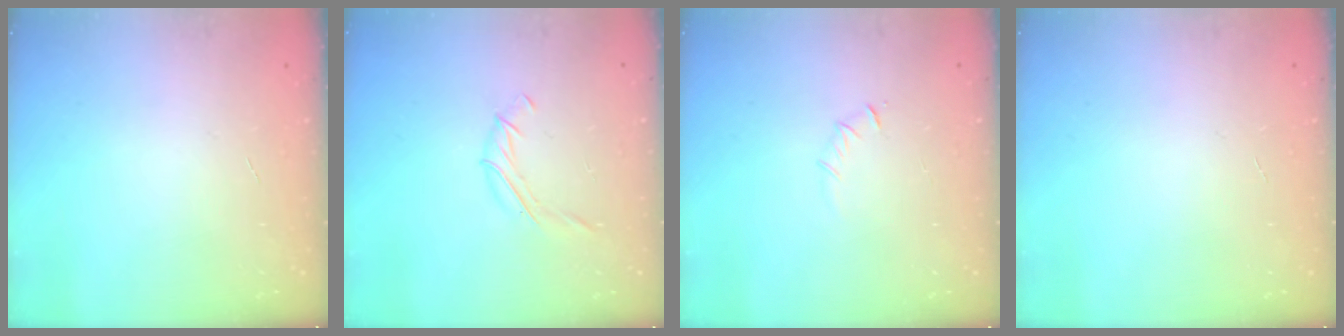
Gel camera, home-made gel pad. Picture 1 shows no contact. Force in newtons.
{"total": 6.0, "press": 5.7, "slide": 1.7}
{"total": 3.5, "press": 3.3, "slide": 1.1}
{"total": 0.0}